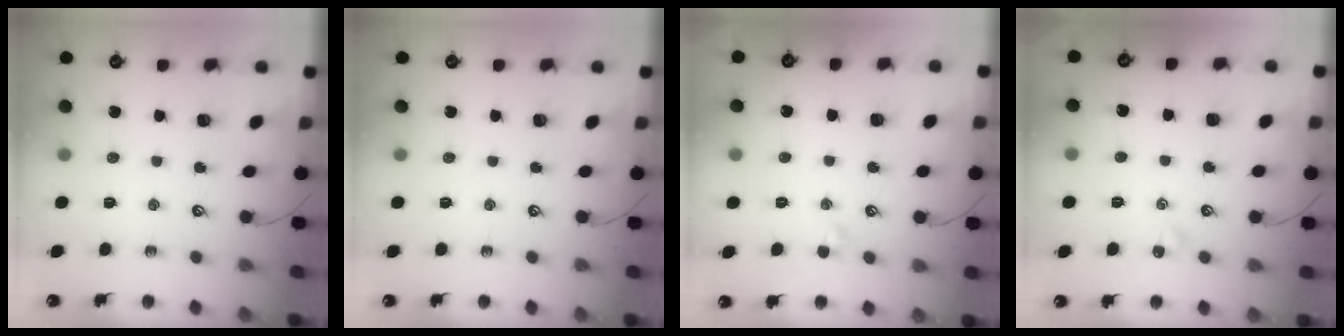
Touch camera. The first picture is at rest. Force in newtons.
{"total": 0.0}
{"total": 1.1, "press": 1.0, "slide": 0.4}
{"total": 1.8, "press": 1.7, "slide": 0.6}